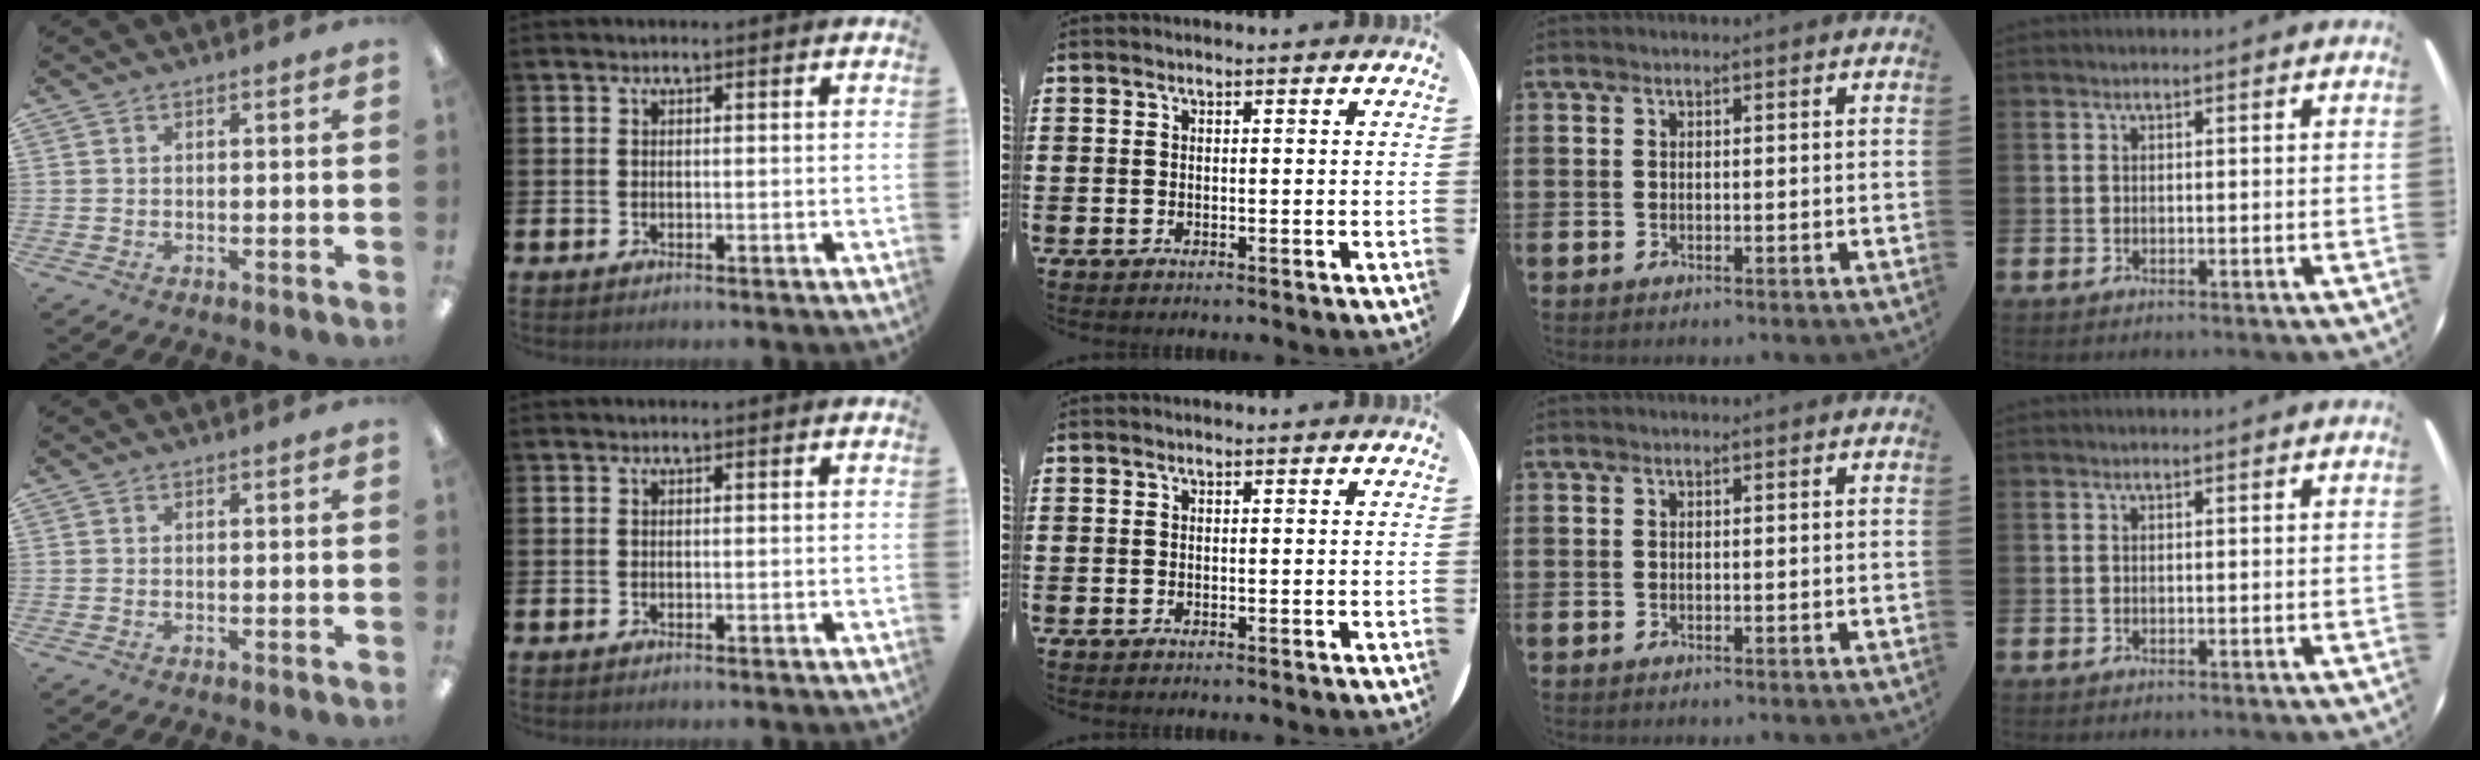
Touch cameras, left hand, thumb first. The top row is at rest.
{}